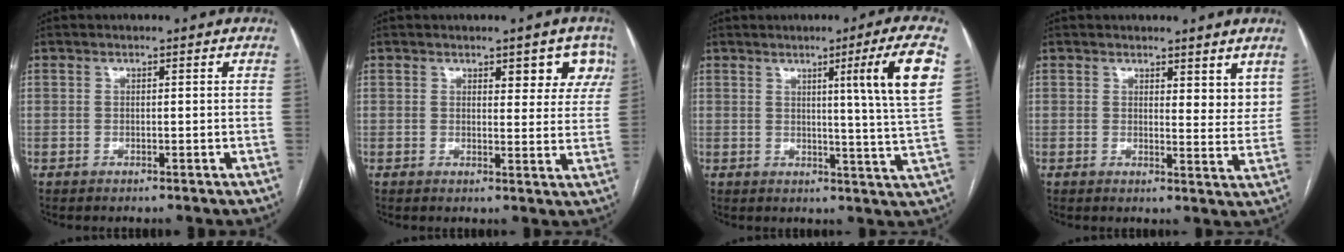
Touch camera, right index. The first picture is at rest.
{"total": 5.6, "force": [3.1, 2.4, 4.0], "torque": [-0.026, 0.004, 0.033]}
{"total": 10.6, "force": [3.8, -2.7, 9.5], "torque": [-0.126, -0.012, 0.053]}
{"total": 4.4, "force": [3.2, 1.6, 2.4], "torque": [-0.022, -0.018, 0.042]}